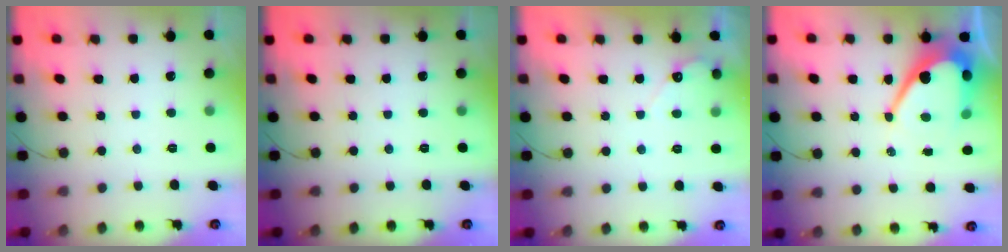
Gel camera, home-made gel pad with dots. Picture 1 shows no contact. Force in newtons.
{"total": 0.0}
{"total": 3.5, "press": 3.5, "slide": 0.3}
{"total": 13.0, "press": 13.0, "slide": 1.3}